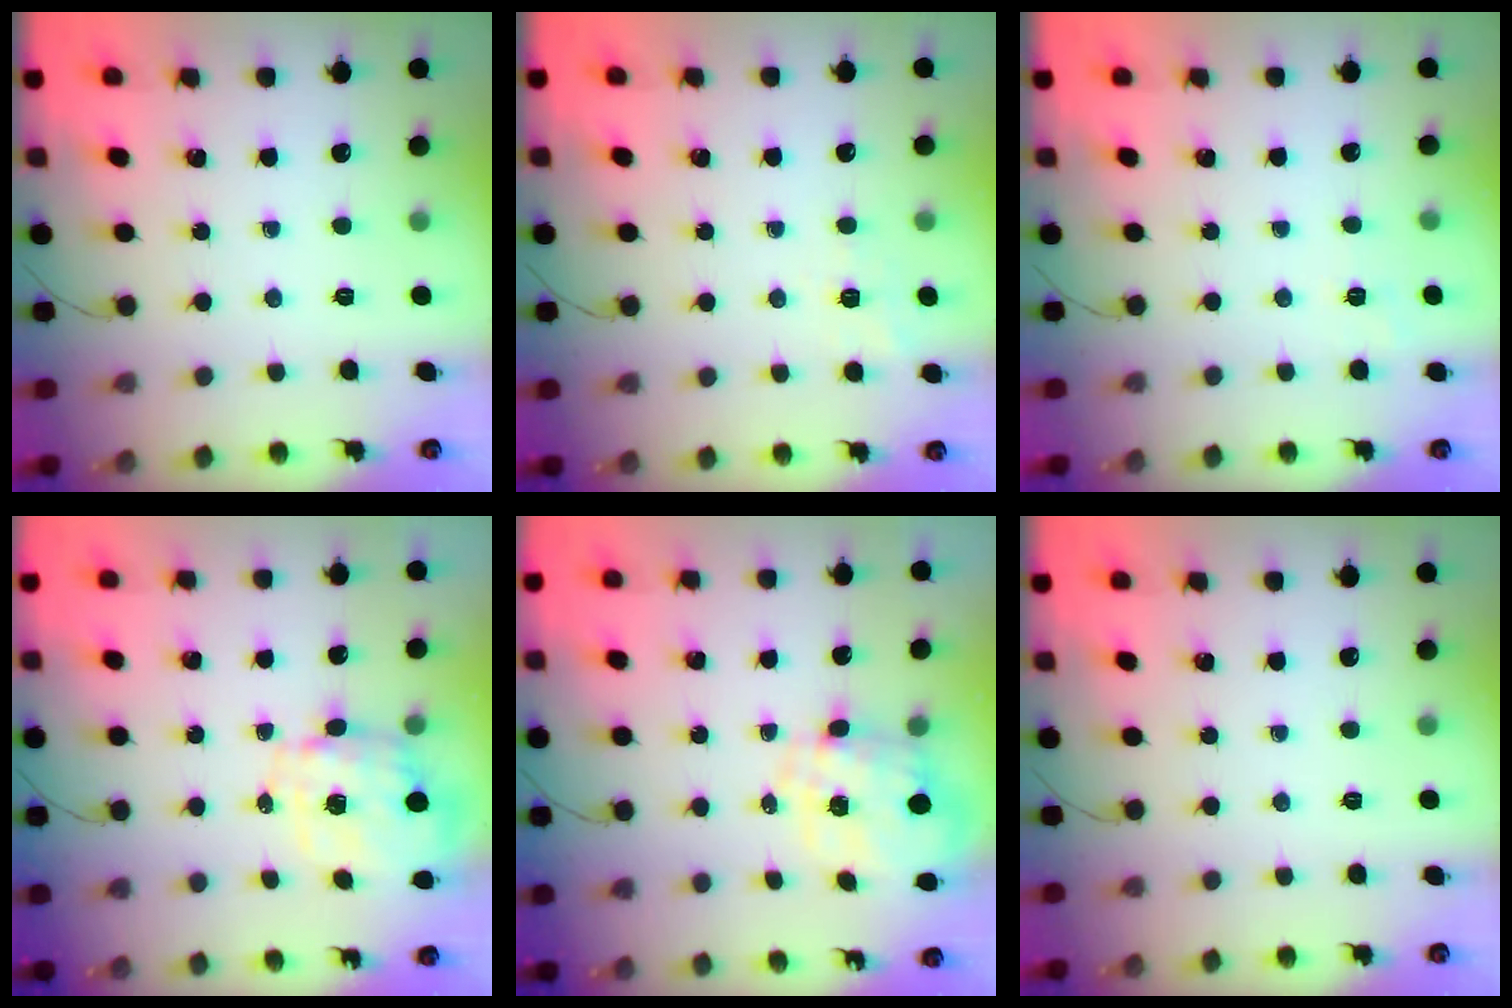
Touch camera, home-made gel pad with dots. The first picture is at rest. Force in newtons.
{"total": 1.6, "press": 0.2, "slide": 1.6}
{"total": 3.3, "press": 3.0, "slide": 1.5}
{"total": 9.9, "press": 9.6, "slide": 2.5}
{"total": 2.2, "press": 1.8, "slide": 1.3}
{"total": 0.0}